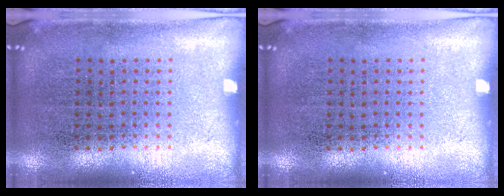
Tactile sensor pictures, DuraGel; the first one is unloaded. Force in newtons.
{"total": 0.0}